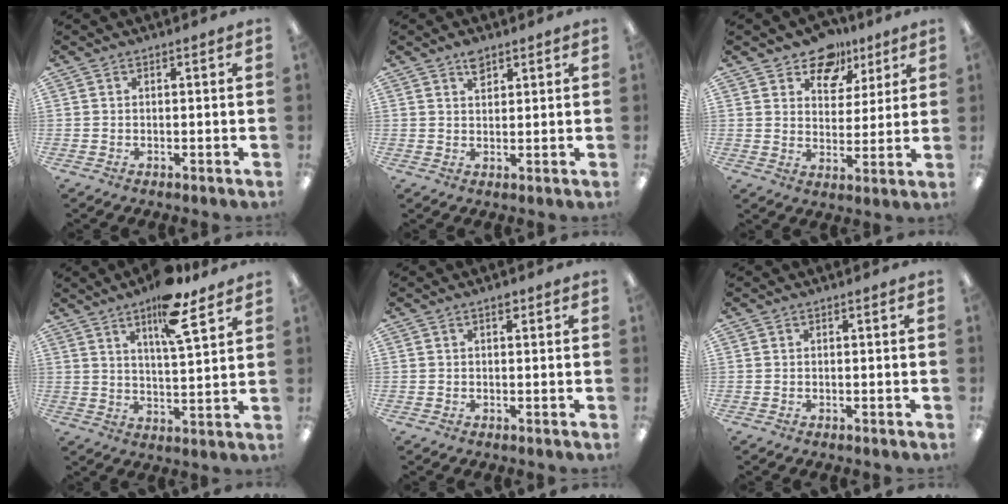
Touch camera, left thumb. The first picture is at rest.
{"total": 3.7, "force": [2.6, 2.1, 1.6], "torque": [-0.011, -0.010, 0.044]}
{"total": 10.7, "force": [8.0, 6.6, 2.6], "torque": [-0.044, -0.051, 0.149]}
{"total": 11.6, "force": [7.8, 3.0, 8.0], "torque": [-0.119, -0.039, 0.128]}
{"total": 1.3, "force": [0.8, 0.8, 0.7], "torque": [0.001, -0.004, 0.010]}
{"total": 0.0}